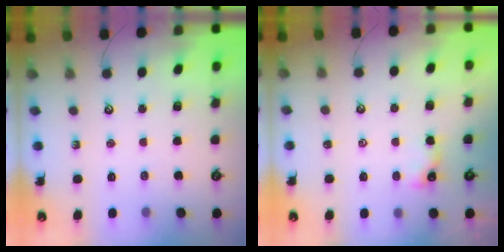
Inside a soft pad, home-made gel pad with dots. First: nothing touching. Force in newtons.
{"total": 2.2, "press": 2.1, "slide": 0.5}